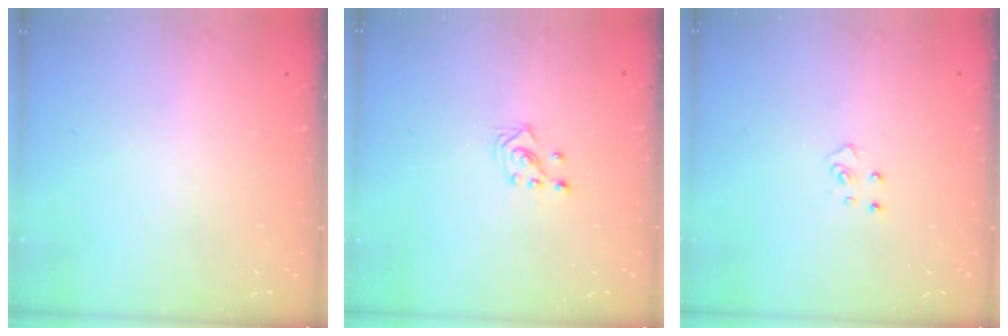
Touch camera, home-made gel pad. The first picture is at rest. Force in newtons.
{"total": 2.9, "press": 2.7, "slide": 1.0}
{"total": 4.6, "press": 4.6, "slide": 0.4}